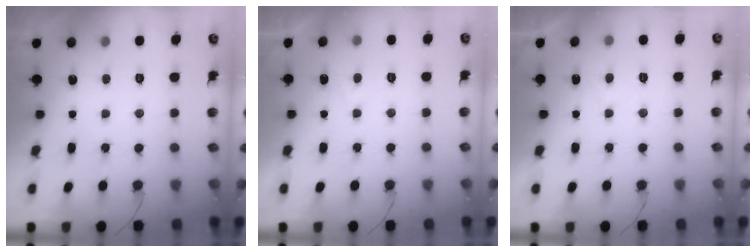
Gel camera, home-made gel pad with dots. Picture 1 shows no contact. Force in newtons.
{"total": 2.1, "press": 2.0, "slide": 0.7}
{"total": 1.9, "press": 1.7, "slide": 0.7}